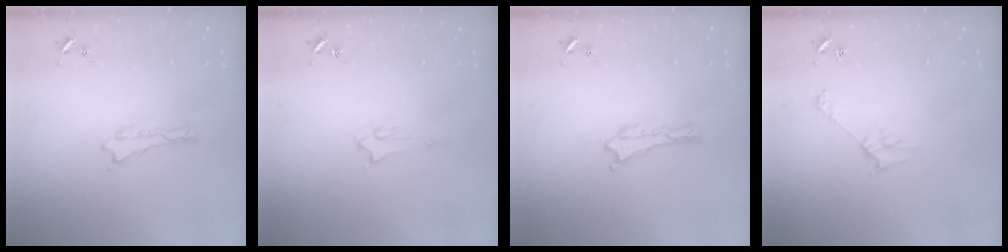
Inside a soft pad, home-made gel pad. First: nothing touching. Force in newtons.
{"total": 1.3, "press": 1.3, "slide": 0.2}
{"total": 0.0}
{"total": 3.1, "press": 3.1, "slide": 0.3}